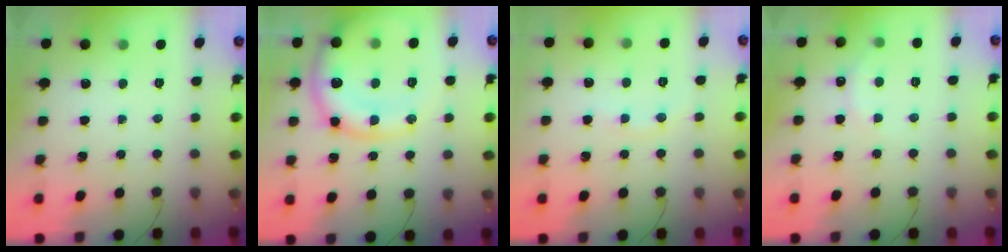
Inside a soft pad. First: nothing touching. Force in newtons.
{"total": 15.4, "press": 15.3, "slide": 2.2}
{"total": 4.6, "press": 4.4, "slide": 1.3}
{"total": 6.1, "press": 5.9, "slide": 1.3}